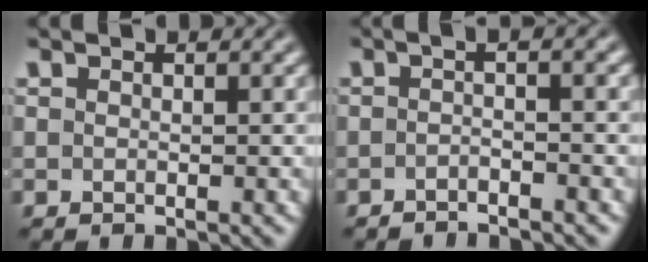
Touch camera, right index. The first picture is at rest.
{"total": 2.3, "force": [-1.5, -0.8, 1.6], "torque": [-0.015, 0.008, -0.031]}